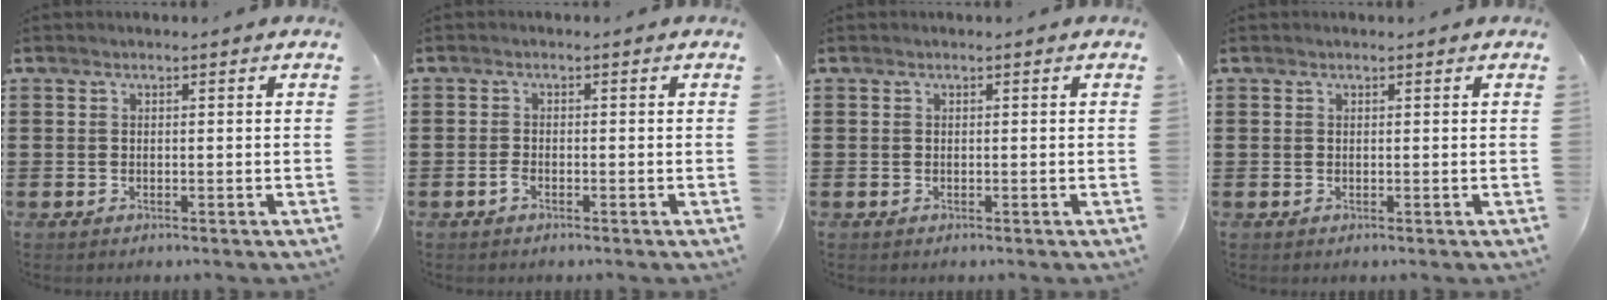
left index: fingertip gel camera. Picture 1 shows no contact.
{"total": 1.2, "force": [-0.9, 0.3, 0.7], "torque": [-0.017, -0.004, -0.017]}
{"total": 0.0}
{"total": 0.0}